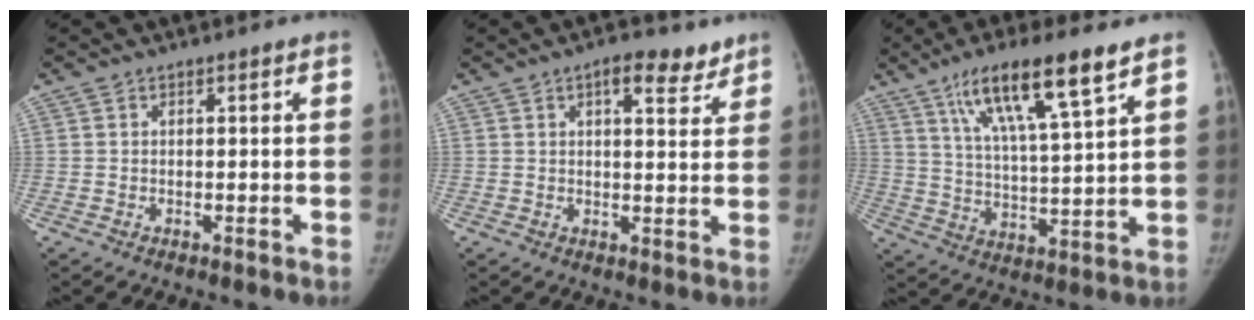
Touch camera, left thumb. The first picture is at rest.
{"total": 6.9, "force": [4.4, 3.0, 4.4], "torque": [-0.036, -0.019, 0.057]}
{"total": 15.3, "force": [9.1, 2.4, 12.1], "torque": [-0.208, -0.032, 0.164]}